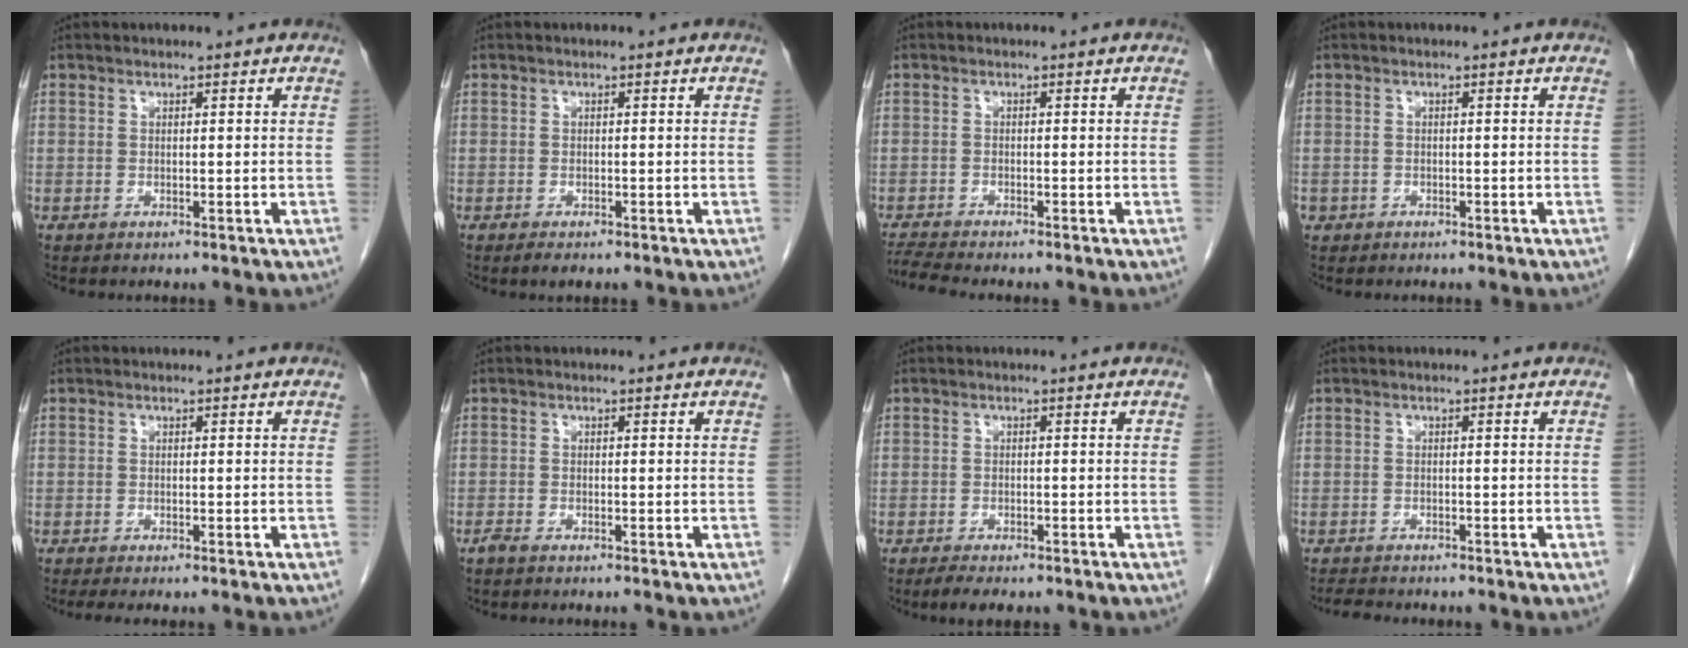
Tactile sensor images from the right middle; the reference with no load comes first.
{"total": 1.4, "force": [-1.0, 0.6, 0.8], "torque": [-0.017, -0.002, -0.013]}
{"total": 3.7, "force": [-3.5, -0.7, 1.0], "torque": [-0.024, -0.014, -0.062]}
{"total": 1.0, "force": [-0.6, 0.8, 0.1], "torque": [-0.010, 0.003, -0.007]}
{"total": 3.4, "force": [-2.9, 0.3, 1.8], "torque": [-0.019, -0.006, -0.037]}
{"total": 1.4, "force": [-1.2, 0.1, 0.7], "torque": [-0.016, -0.002, -0.021]}
{"total": 3.6, "force": [-2.8, 1.2, 1.8], "torque": [-0.032, -0.007, -0.041]}
{"total": 4.7, "force": [-4.2, 1.2, 1.7], "torque": [-0.030, -0.009, -0.062]}